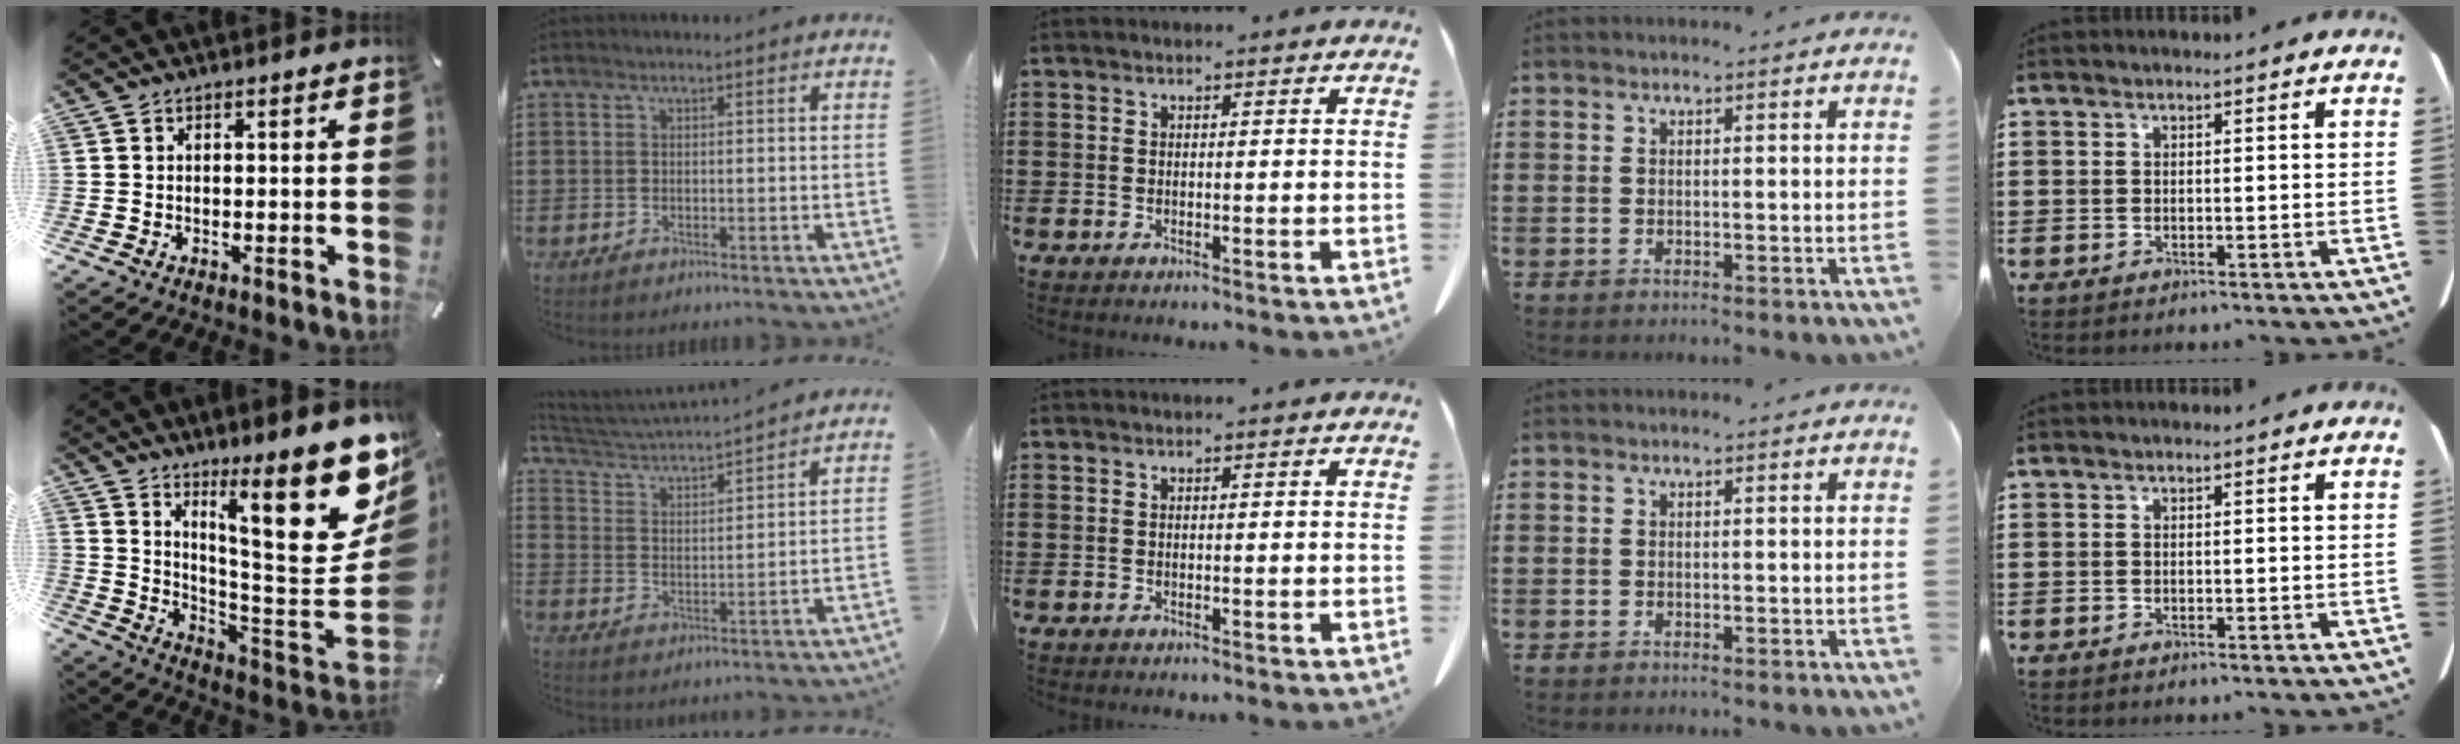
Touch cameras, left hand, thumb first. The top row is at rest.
{"thumb": {"total": 25.4, "force": [13.9, 7.4, 19.9], "torque": [-0.270, -0.119, 0.223]}, "index": {"total": 3.5, "force": [3.4, -0.2, 1.0], "torque": [-0.040, -0.032, 0.050]}}